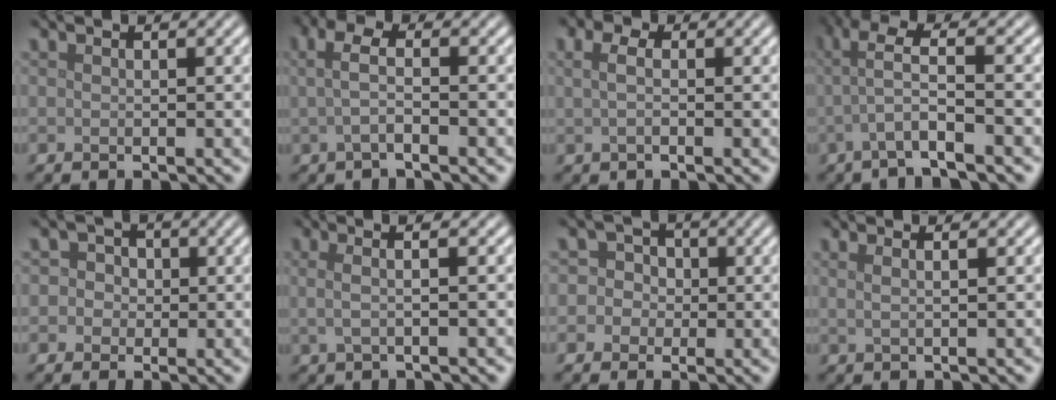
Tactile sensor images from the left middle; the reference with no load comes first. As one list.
[{"total": 2.4, "force": [-0.2, 0.8, 2.3], "torque": [-0.048, 0.002, -0.008]}, {"total": 2.4, "force": [0.5, 1.5, 1.8], "torque": [-0.032, 0.001, -0.004]}, {"total": 4.4, "force": [-0.7, 0.7, 4.3], "torque": [-0.081, 0.007, -0.018]}, {"total": 3.3, "force": [0.6, 3.1, 1.2], "torque": [0.009, 0.019, -0.015]}, {"total": 3.4, "force": [0.6, 1.4, 3.0], "torque": [-0.042, 0.008, -0.012]}, {"total": 4.3, "force": [0.2, 4.1, 1.2], "torque": [0.011, 0.035, -0.028]}, {"total": 3.0, "force": [1.3, 1.5, 2.2], "torque": [-0.018, 0.012, -0.008]}]